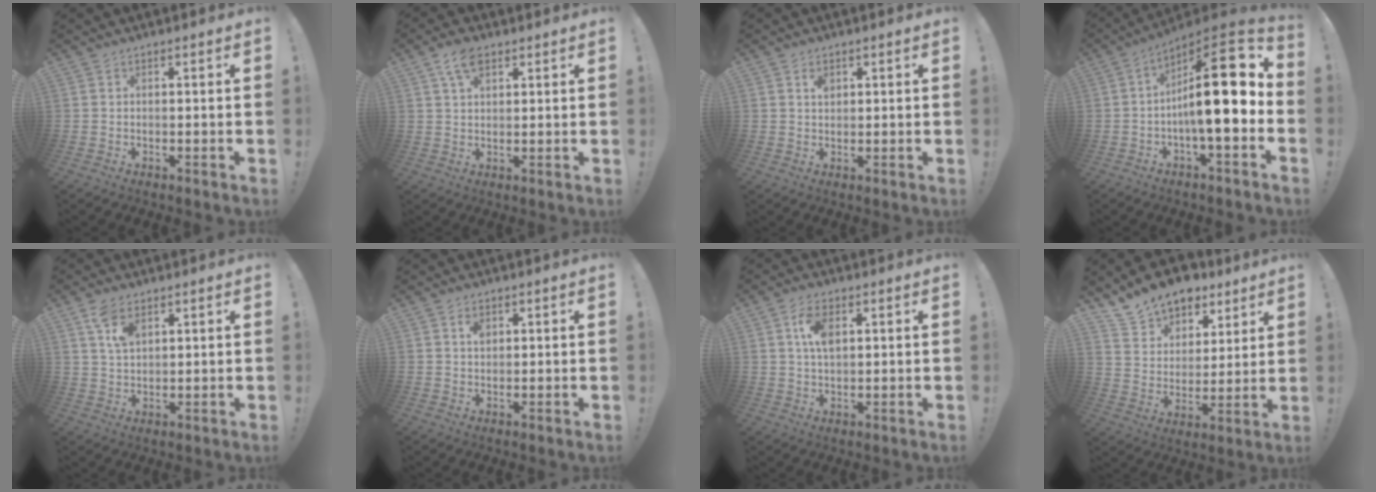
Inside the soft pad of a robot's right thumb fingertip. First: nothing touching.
{"total": 6.5, "force": [3.6, 3.6, 4.1], "torque": [-0.074, -0.006, 0.066]}
{"total": 2.0, "force": [0.9, 1.5, 1.0], "torque": [0.002, -0.007, 0.012]}
{"total": 20.0, "force": [1.1, 5.4, 19.2], "torque": [-0.291, -0.001, 0.013]}
{"total": 6.6, "force": [3.6, 3.4, 4.3], "torque": [-0.073, -0.014, 0.065]}
{"total": 2.3, "force": [0.9, 1.6, 1.3], "torque": [-0.006, -0.006, 0.010]}
{"total": 7.3, "force": [2.2, 4.0, 5.7], "torque": [-0.091, -0.001, 0.037]}
{"total": 13.8, "force": [10.9, 7.8, 3.5], "torque": [-0.070, -0.078, 0.205]}